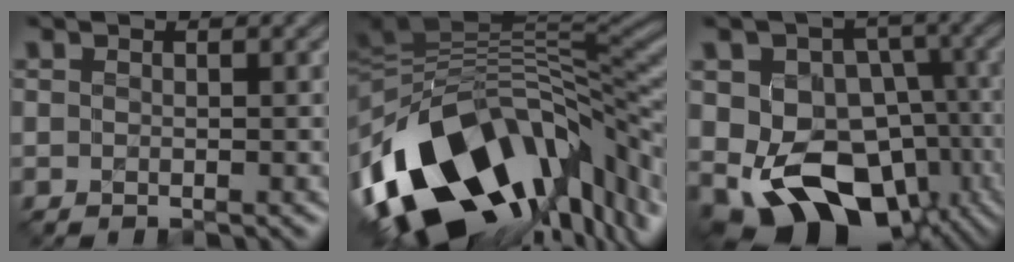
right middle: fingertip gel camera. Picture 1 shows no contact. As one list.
[{"total": 16.6, "force": [-4.3, 9.0, 13.3], "torque": [-0.223, -0.009, -0.063]}, {"total": 12.1, "force": [-3.5, 8.9, 7.4], "torque": [-0.111, -0.013, -0.055]}]